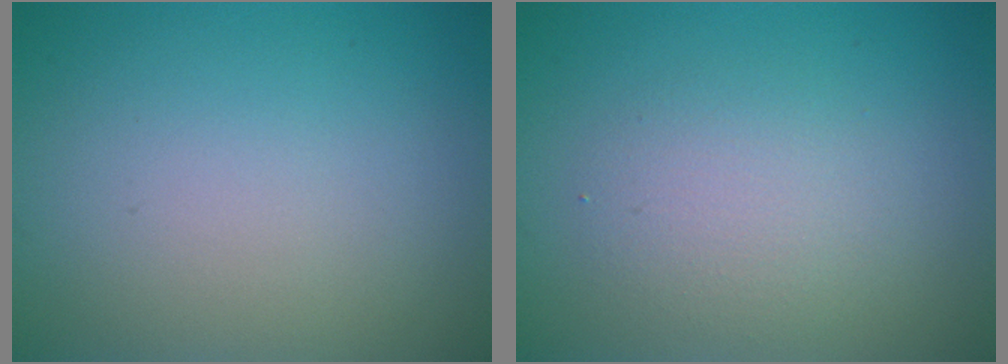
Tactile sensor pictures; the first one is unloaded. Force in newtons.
{"total": 2.6, "press": 2.6, "slide": 0.2}